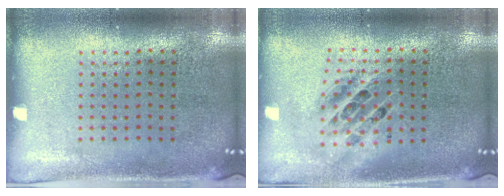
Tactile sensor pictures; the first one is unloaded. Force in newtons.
{"total": 1.7, "press": 1.4, "slide": 1.0}